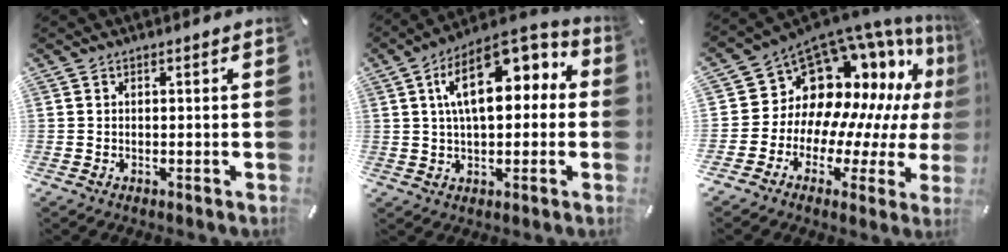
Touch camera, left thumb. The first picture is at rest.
{"total": 16.2, "force": [5.1, 8.6, 12.7], "torque": [-0.201, -0.014, 0.086]}
{"total": 15.8, "force": [8.9, 11.2, 6.8], "torque": [-0.092, -0.109, 0.169]}